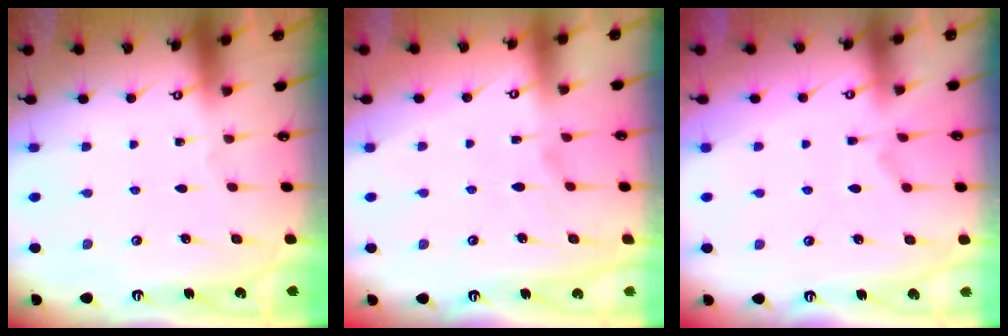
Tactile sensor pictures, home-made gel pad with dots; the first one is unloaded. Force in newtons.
{"total": 1.1, "press": 0.4, "slide": 1.1}
{"total": 3.8, "press": 3.7, "slide": 1.2}